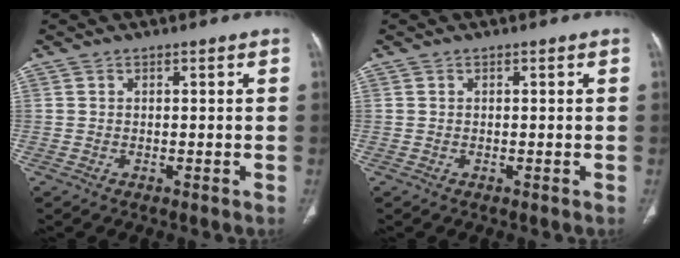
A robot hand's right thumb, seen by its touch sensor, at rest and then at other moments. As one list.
[{"total": 0.0}]